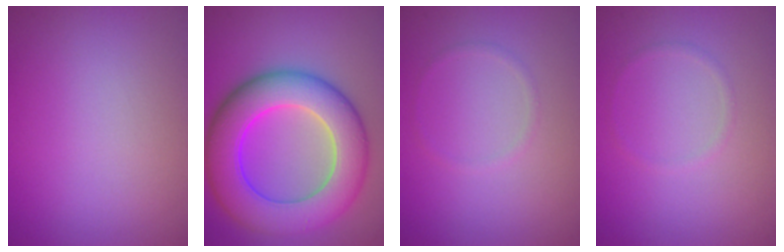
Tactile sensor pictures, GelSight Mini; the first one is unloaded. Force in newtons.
{"total": 10.2, "press": 10.2, "slide": 0.1}
{"total": 0.6, "press": 0.6, "slide": 0.1}
{"total": 0.6, "press": 0.6, "slide": 0.1}